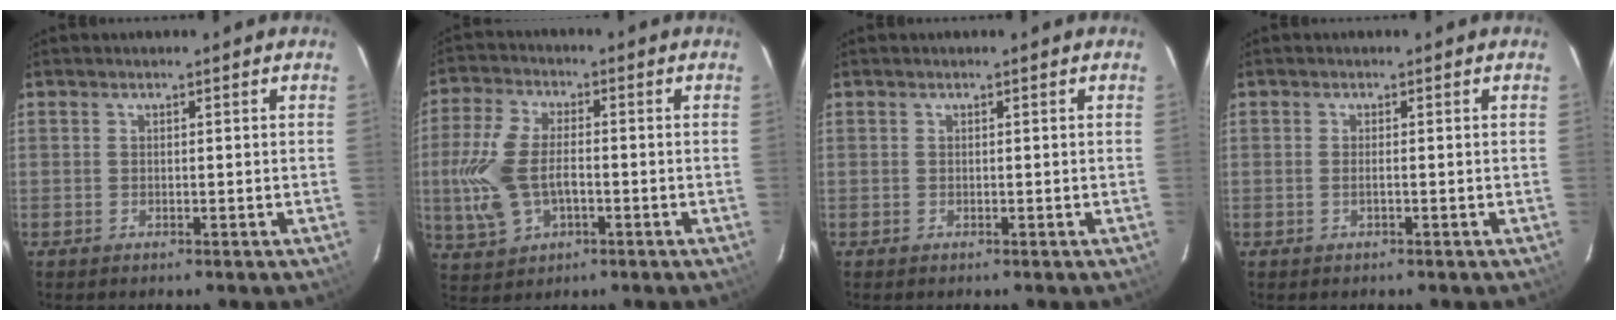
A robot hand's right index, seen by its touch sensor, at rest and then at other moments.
{"total": 11.6, "force": [-1.7, 6.7, 9.3], "torque": [-0.211, 0.005, -0.028]}
{"total": 0.0}
{"total": 0.9, "force": [-0.4, -0.1, 0.8], "torque": [-0.016, 0.002, -0.007]}